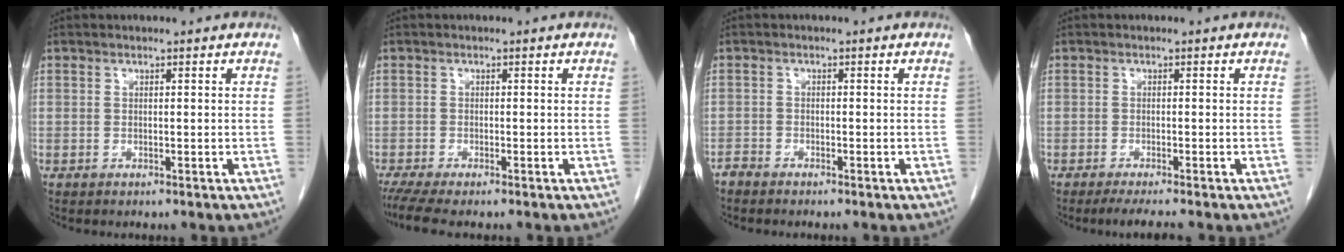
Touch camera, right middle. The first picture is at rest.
{"total": 3.9, "force": [-3.2, 0.1, 2.3], "torque": [-0.042, -0.011, -0.057]}
{"total": 1.1, "force": [-1.1, 0.0, 0.0], "torque": [0.002, -0.002, -0.021]}
{"total": 3.0, "force": [-2.5, -0.4, 1.7], "torque": [-0.031, -0.010, -0.042]}